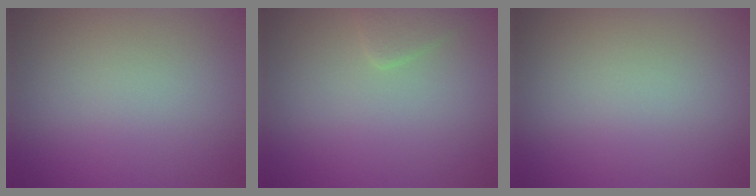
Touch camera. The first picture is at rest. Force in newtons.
{"total": 1.3, "press": 1.3, "slide": 0.1}
{"total": 0.0}